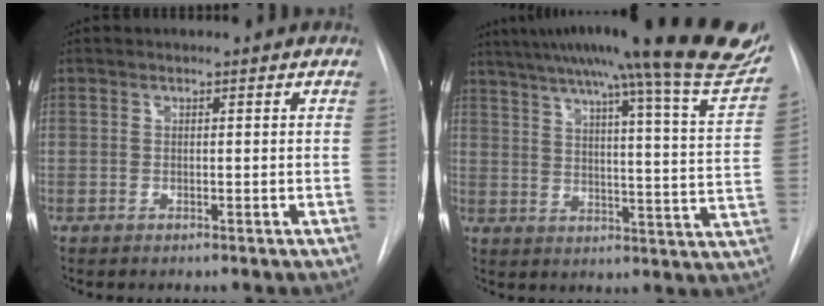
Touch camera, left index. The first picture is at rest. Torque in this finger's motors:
{"motor_torque": [0.93, -1.21, 0.45, 0.21]}